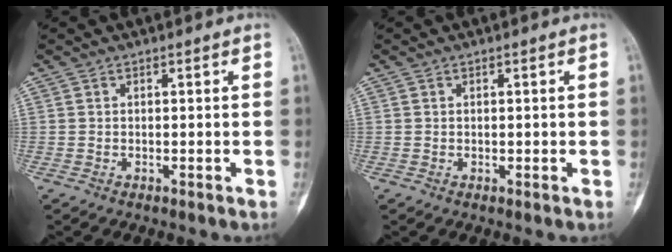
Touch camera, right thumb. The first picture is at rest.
{"total": 0.8, "force": [0.1, 0.5, 0.6], "torque": [-0.009, -0.001, 0.004]}